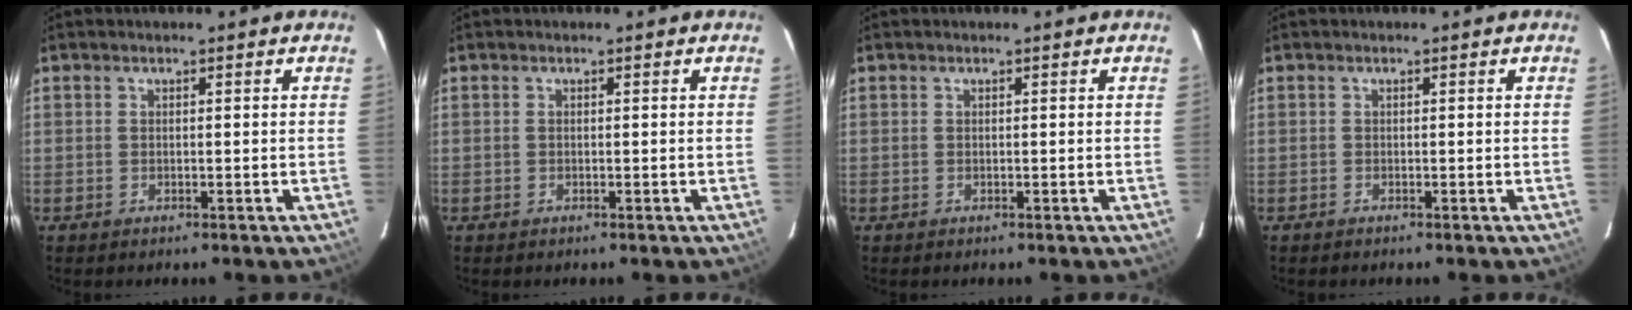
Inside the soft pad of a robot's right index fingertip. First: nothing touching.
{"total": 0.0}
{"total": 0.0}
{"total": 0.7, "force": [-0.4, -0.3, -0.5], "torque": [0.009, -0.002, -0.009]}